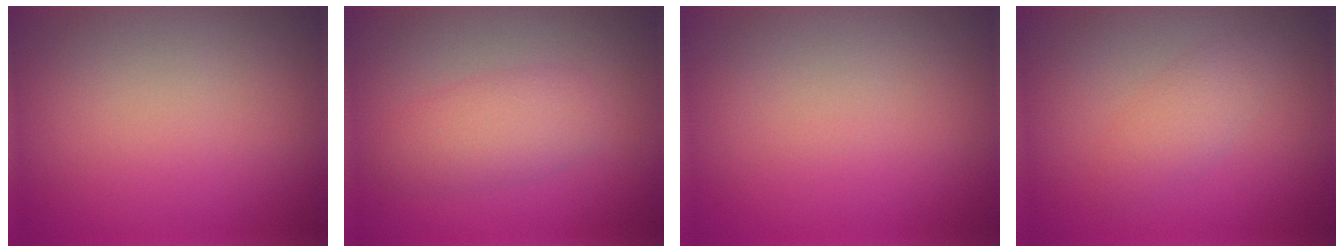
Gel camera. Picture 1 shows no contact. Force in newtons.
{"total": 2.4, "press": 2.3, "slide": 0.1}
{"total": 0.0}
{"total": 2.0, "press": 2.0, "slide": 0.1}